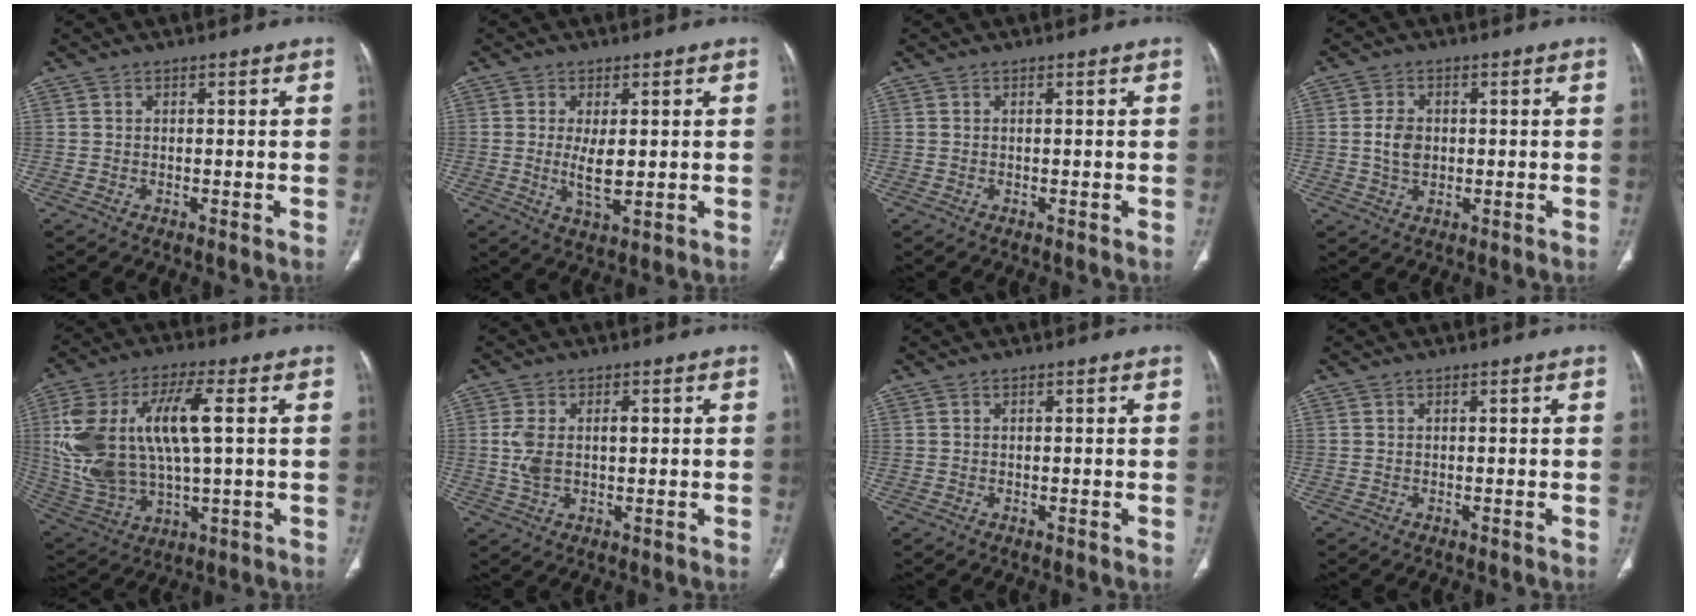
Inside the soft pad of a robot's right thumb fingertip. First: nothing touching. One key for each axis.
{"total": 5.4, "fx": 0.2, "fy": 2.2, "fz": 4.9, "tx": -0.091, "ty": -0.014, "tz": 0.008}
{"total": 0.0}
{"total": 4.5, "fx": 0.1, "fy": 3.2, "fz": 3.2, "tx": -0.055, "ty": 0.002, "tz": 0.003}
{"total": 21.7, "fx": 2.9, "fy": 9.5, "fz": 19.3, "tx": -0.397, "ty": 0.008, "tz": 0.064}
{"total": 6.0, "fx": 0.5, "fy": 3.5, "fz": 4.9, "tx": -0.112, "ty": 0.012, "tz": 0.013}
{"total": 0.0}
{"total": 0.0}